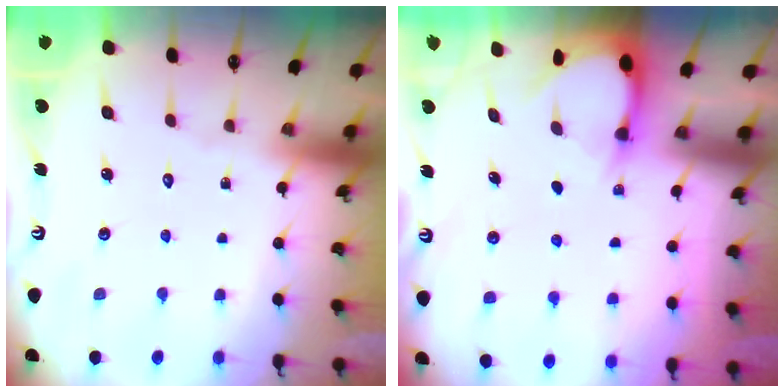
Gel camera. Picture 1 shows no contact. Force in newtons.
{"total": 3.0, "press": 3.0, "slide": 0.3}